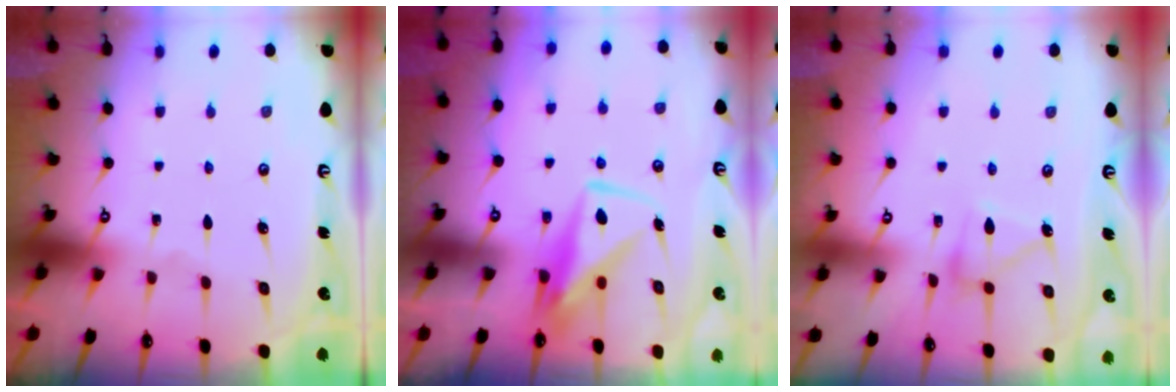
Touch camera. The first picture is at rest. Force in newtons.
{"total": 9.1, "press": 9.1, "slide": 0.8}
{"total": 11.3, "press": 11.3, "slide": 0.6}